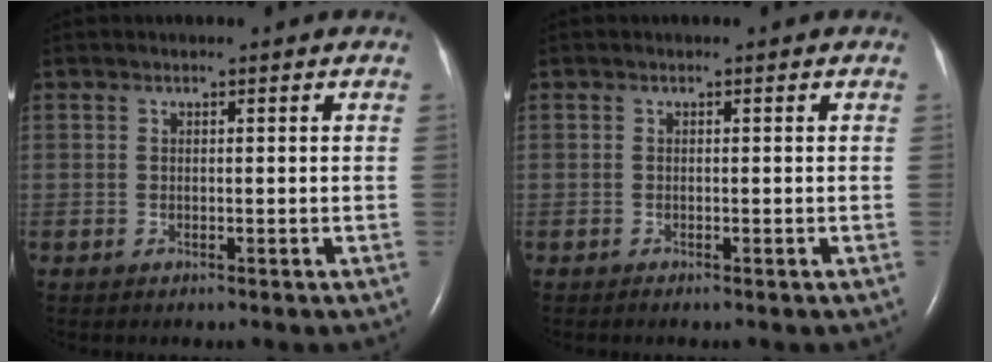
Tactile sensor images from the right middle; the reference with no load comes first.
{"total": 0.0}